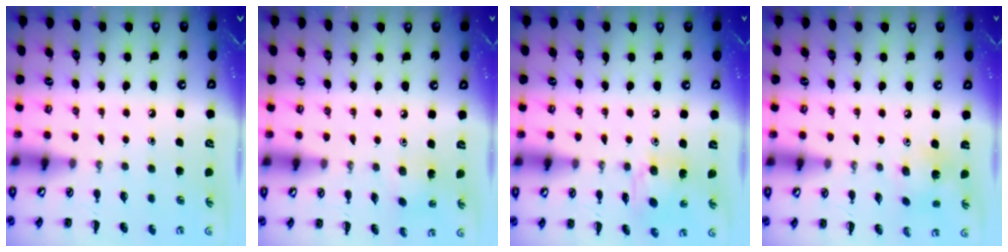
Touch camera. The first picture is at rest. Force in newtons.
{"total": 1.6, "press": 1.5, "slide": 0.6}
{"total": 7.5, "press": 7.5, "slide": 0.5}
{"total": 5.2, "press": 5.1, "slide": 1.1}